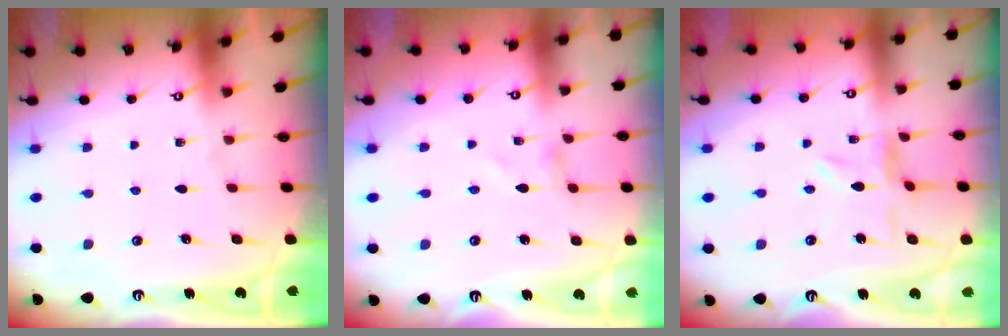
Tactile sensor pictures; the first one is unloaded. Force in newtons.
{"total": 0.9, "press": 0.9, "slide": 0.1}
{"total": 2.1, "press": 2.1, "slide": 0.3}